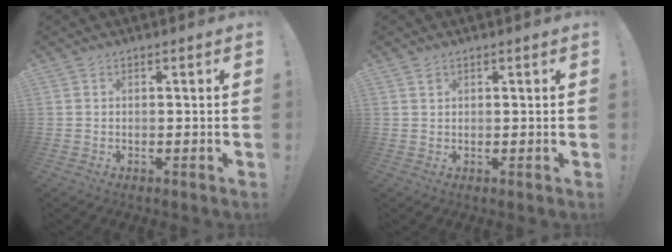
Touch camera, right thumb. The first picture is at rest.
{"total": 1.1, "force": [0.7, 0.7, 0.4], "torque": [-0.003, -0.002, 0.012]}